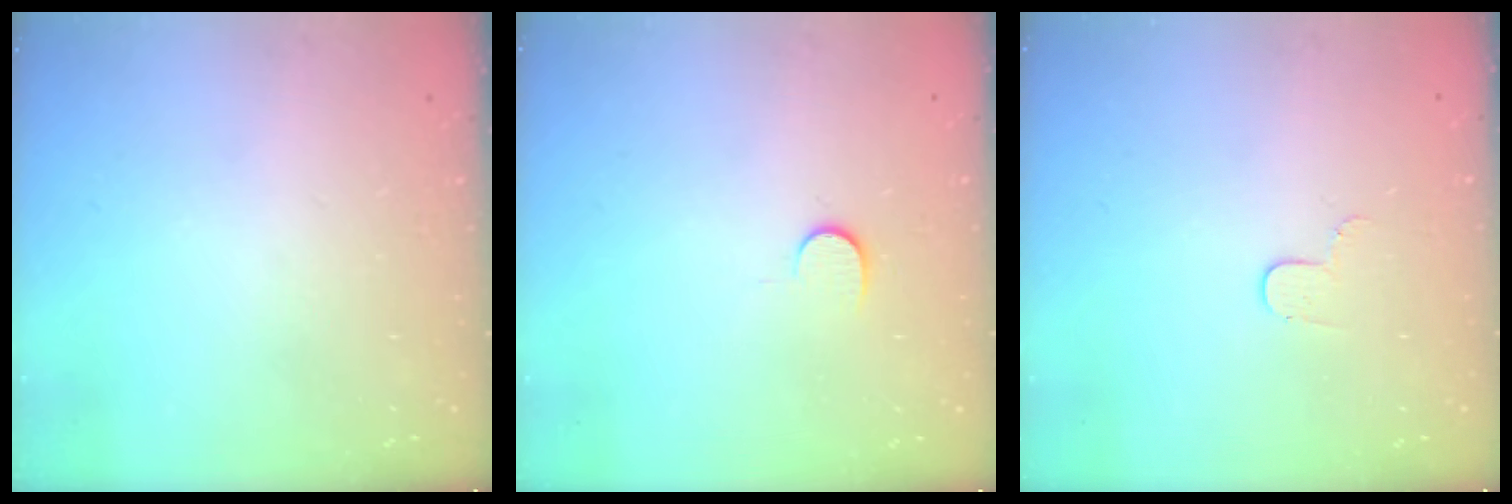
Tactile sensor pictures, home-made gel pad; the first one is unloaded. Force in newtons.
{"total": 5.7, "press": 5.6, "slide": 0.7}
{"total": 3.4, "press": 3.4, "slide": 0.4}